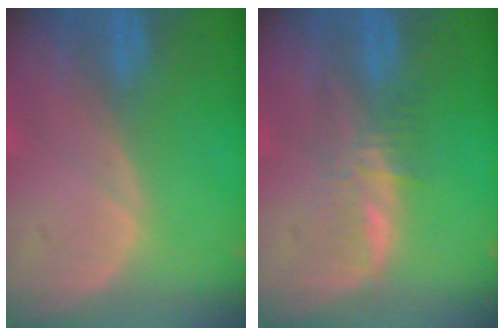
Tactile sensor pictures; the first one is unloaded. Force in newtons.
{"total": 3.4, "press": 3.4, "slide": 0.2}